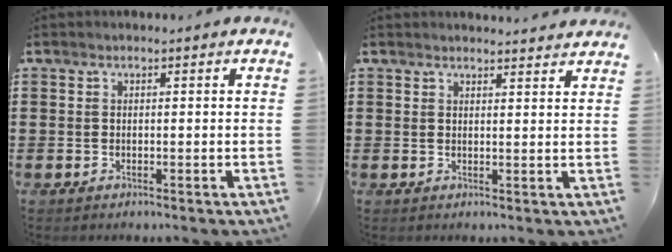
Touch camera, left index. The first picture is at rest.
{"total": 2.1, "force": [2.0, -0.1, 0.2], "torque": [-0.009, -0.003, 0.040]}